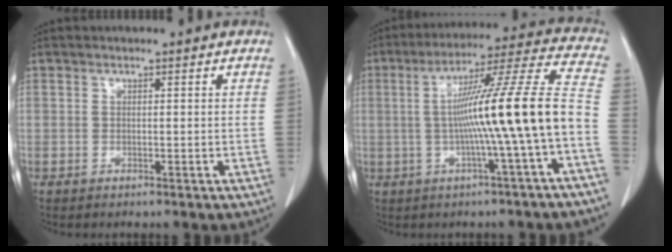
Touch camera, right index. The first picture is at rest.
{"total": 15.8, "force": [-2.3, -1.6, 15.6], "torque": [-0.240, 0.021, -0.042]}